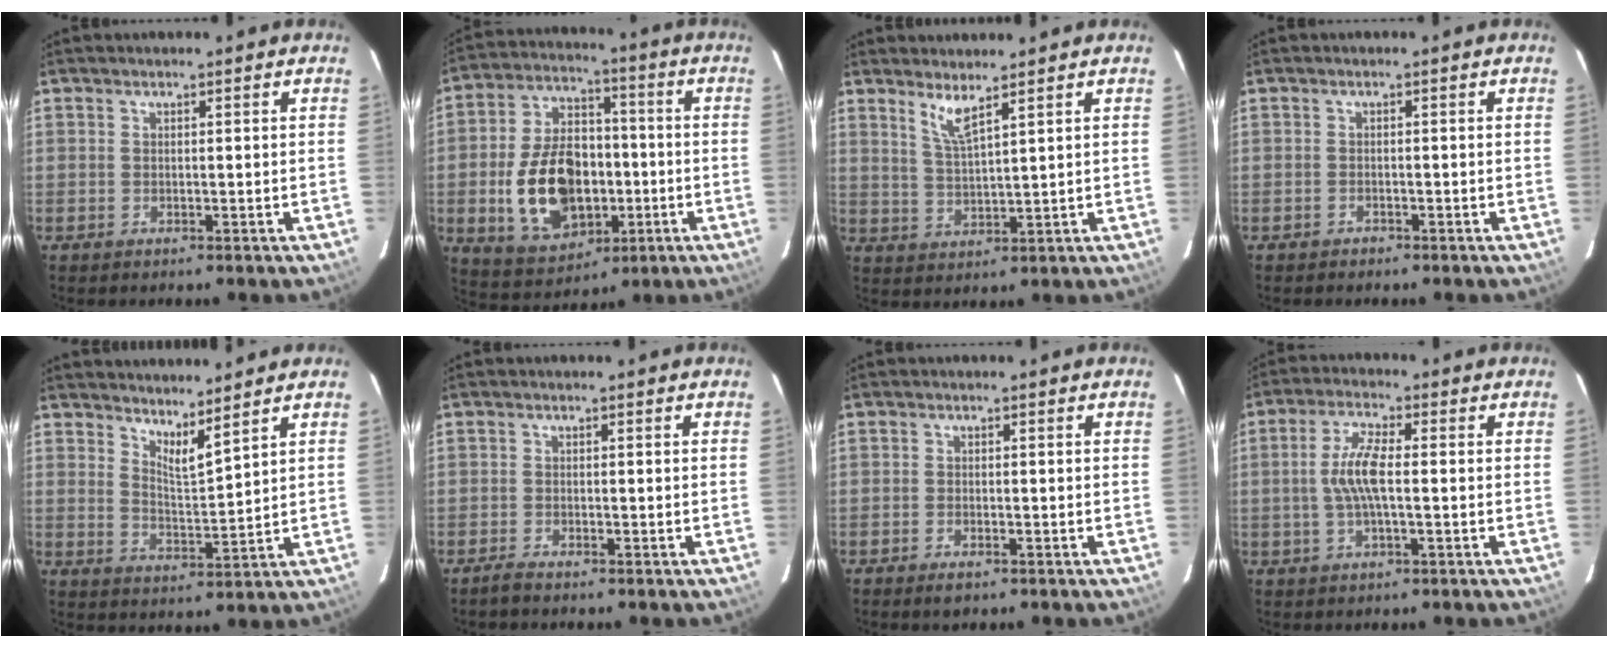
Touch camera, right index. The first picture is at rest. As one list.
[{"total": 17.7, "force": [-3.5, 11.6, 12.9], "torque": [-0.264, 0.016, -0.039]}, {"total": 4.3, "force": [3.1, 0.0, 2.9], "torque": [-0.059, -0.006, 0.063]}, {"total": 1.0, "force": [-0.9, 0.4, -0.1], "torque": [-0.001, 0.005, -0.014]}, {"total": 5.3, "force": [4.6, 0.2, 2.6], "torque": [-0.039, -0.014, 0.074]}, {"total": 1.7, "force": [-1.6, 0.1, 0.6], "torque": [-0.020, -0.001, -0.030]}, {"total": 2.0, "force": [-1.5, 0.8, 1.2], "torque": [-0.028, -0.002, -0.028]}, {"total": 6.8, "force": [-0.4, 1.7, 6.6], "torque": [-0.131, 0.006, -0.007]}]